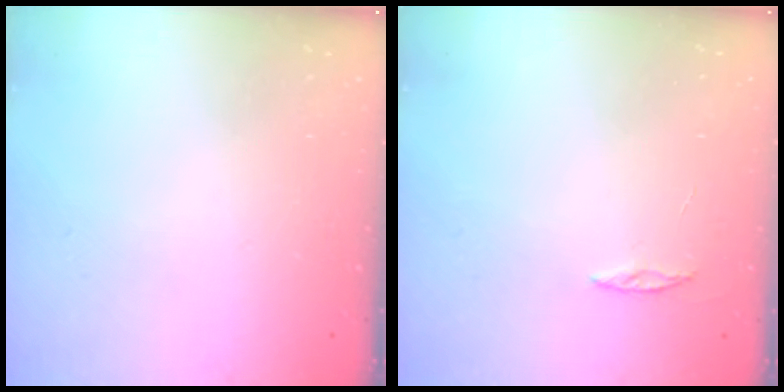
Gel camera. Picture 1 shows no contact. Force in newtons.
{"total": 2.0, "press": 2.0, "slide": 0.2}